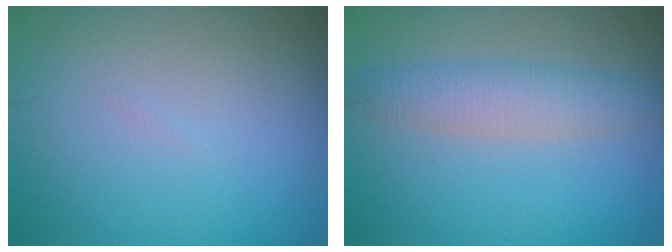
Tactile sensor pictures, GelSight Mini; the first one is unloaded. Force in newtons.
{"total": 3.3, "press": 3.3, "slide": 0.1}